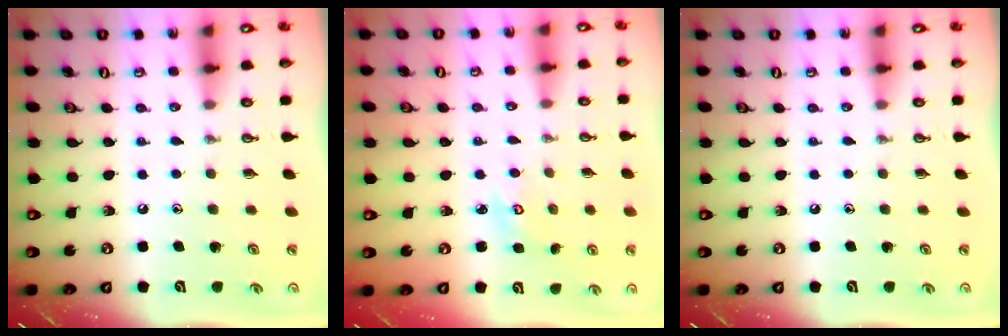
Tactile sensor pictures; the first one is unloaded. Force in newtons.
{"total": 3.2, "press": 3.2, "slide": 0.4}
{"total": 0.0}